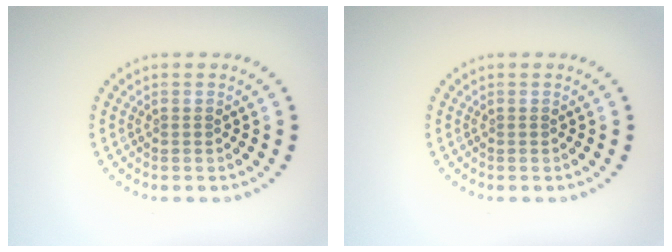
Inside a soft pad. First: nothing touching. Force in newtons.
{"total": 0.0}